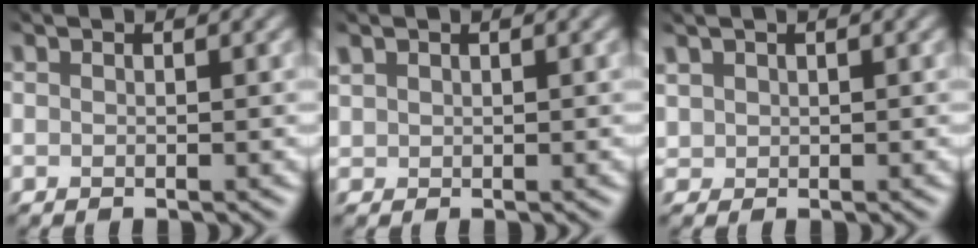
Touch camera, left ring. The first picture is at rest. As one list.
[{"total": 0.6, "force": [0.5, 0.0, -0.2], "torque": [-0.001, 0.005, 0.018]}, {"total": 0.8, "force": [0.7, 0.3, -0.1], "torque": [-0.007, 0.006, 0.025]}]